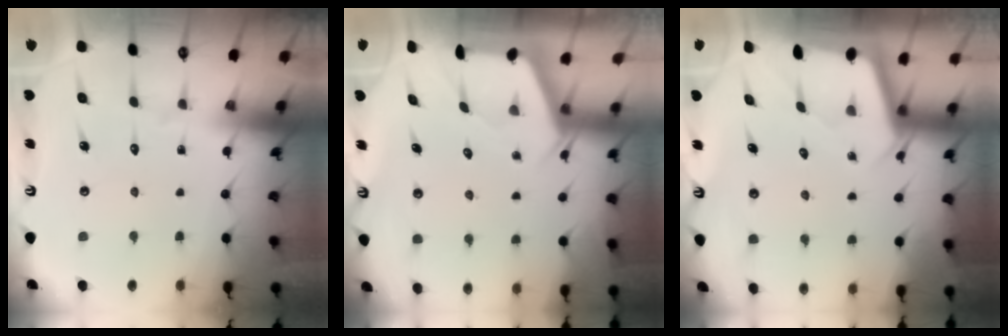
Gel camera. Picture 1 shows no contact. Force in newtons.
{"total": 2.2, "press": 2.2, "slide": 0.4}
{"total": 2.0, "press": 2.0, "slide": 0.3}